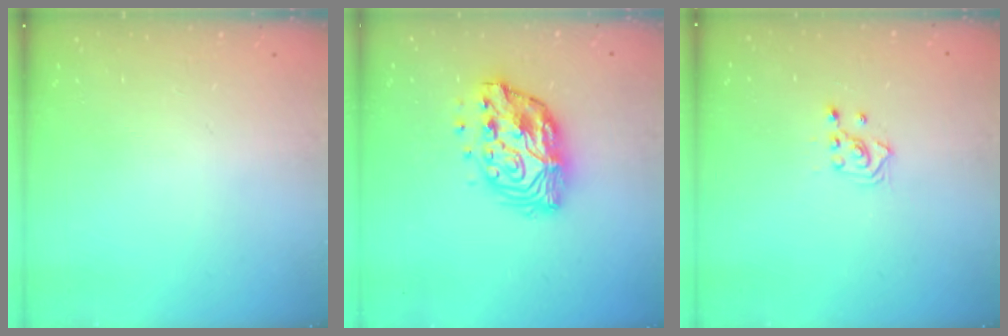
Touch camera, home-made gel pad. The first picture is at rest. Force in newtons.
{"total": 14.0, "press": 13.9, "slide": 1.1}
{"total": 2.6, "press": 2.4, "slide": 1.0}